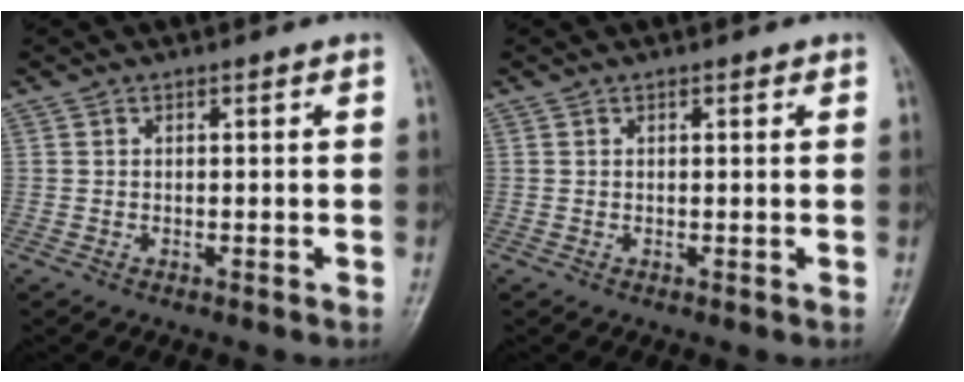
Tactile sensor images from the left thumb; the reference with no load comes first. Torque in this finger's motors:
{"motor_torque": [-0.08, -0.02, -0.05, -0.06, 0.02]}